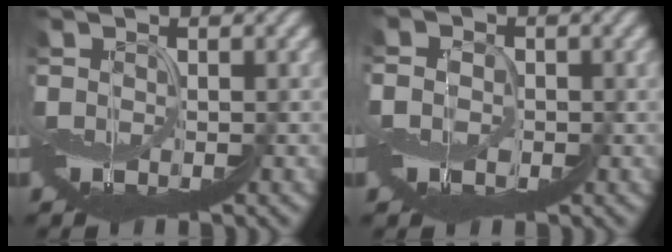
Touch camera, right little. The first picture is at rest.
{"total": 2.9, "force": [-0.7, 2.4, 1.5], "torque": [-0.001, 0.012, -0.039]}